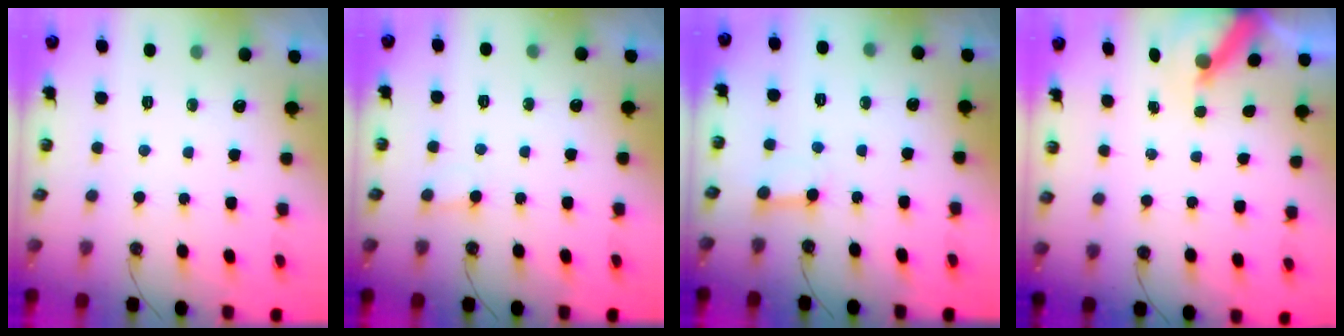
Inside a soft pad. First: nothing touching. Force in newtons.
{"total": 3.9, "press": 3.9, "slide": 0.3}
{"total": 3.3, "press": 3.3, "slide": 0.4}
{"total": 5.7, "press": 5.6, "slide": 0.4}